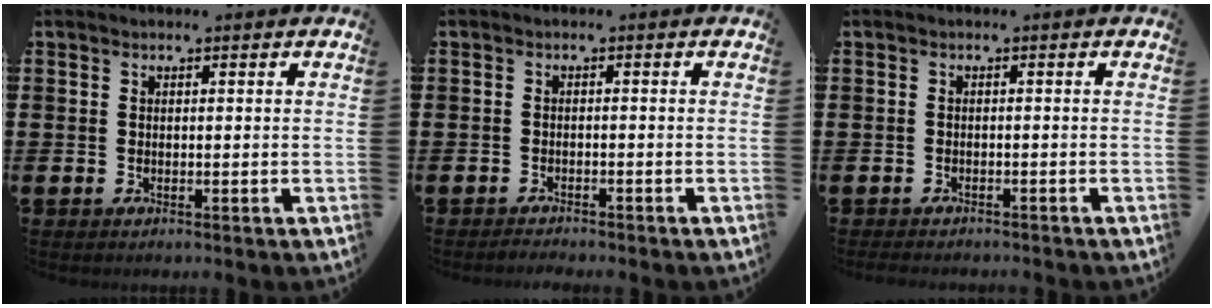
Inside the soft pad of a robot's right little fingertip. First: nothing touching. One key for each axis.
{"total": 1.1, "fx": -1.1, "fy": 0.0, "fz": 0.0, "tx": -0.002, "ty": 0.000, "tz": -0.022}
{"total": 0.9, "fx": -0.9, "fy": 0.1, "fz": 0.1, "tx": -0.005, "ty": -0.003, "tz": -0.018}